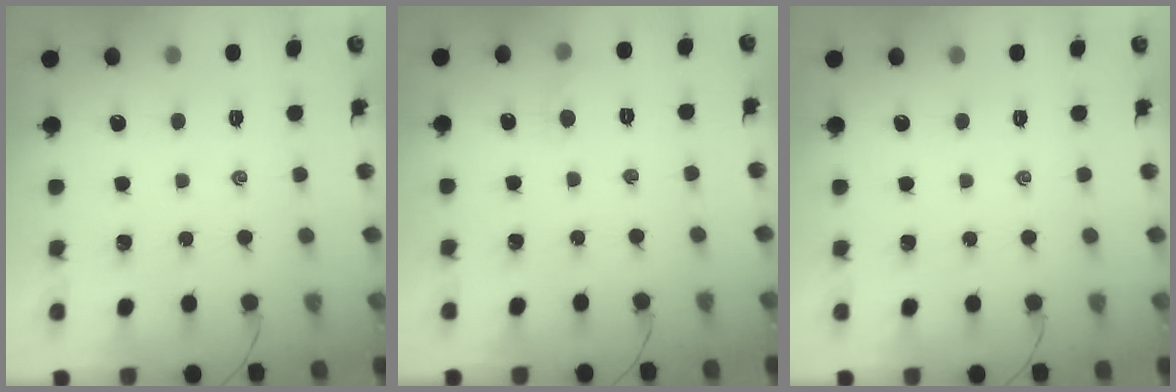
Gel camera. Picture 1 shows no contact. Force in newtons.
{"total": 3.6, "press": 3.4, "slide": 1.3}
{"total": 0.0}